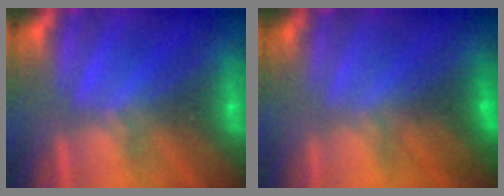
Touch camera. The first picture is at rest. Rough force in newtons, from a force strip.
{"total": 2.8}